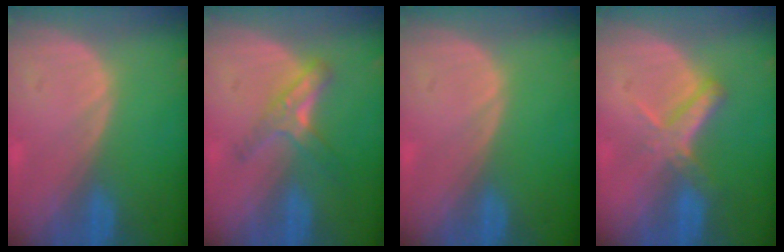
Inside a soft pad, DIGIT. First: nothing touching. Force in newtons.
{"total": 5.6, "press": 4.9, "slide": 2.6}
{"total": 0.0}
{"total": 5.5, "press": 4.9, "slide": 2.5}